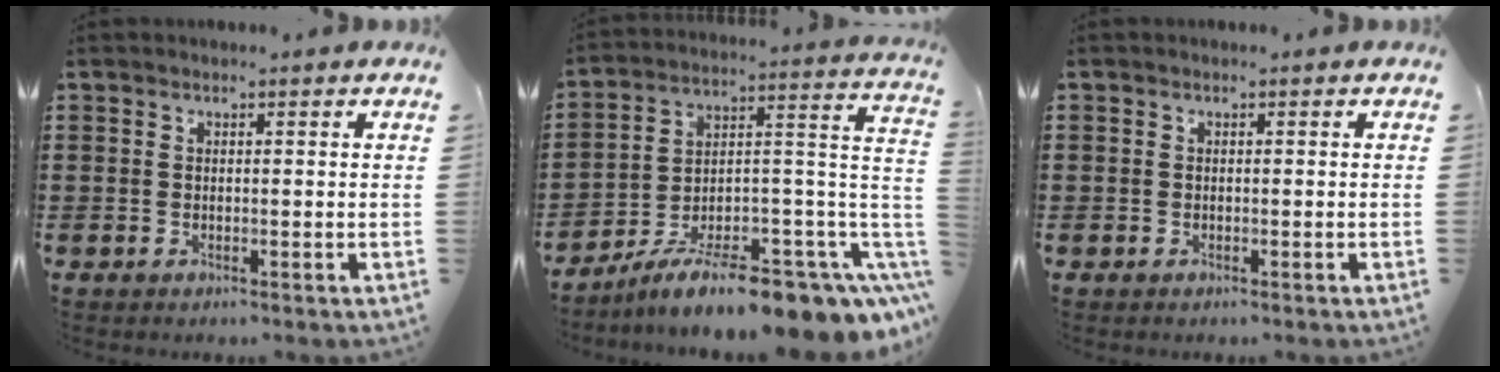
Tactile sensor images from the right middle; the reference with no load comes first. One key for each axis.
{"total": 10.1, "fx": -7.0, "fy": 1.8, "fz": 7.1, "tx": -0.106, "ty": 0.006, "tz": -0.116}
{"total": 0.6, "fx": -0.2, "fy": 0.6, "fz": 0.0, "tx": -0.002, "ty": 0.004, "tz": -0.005}